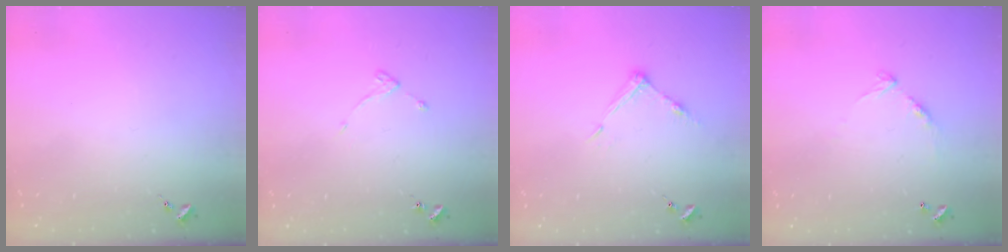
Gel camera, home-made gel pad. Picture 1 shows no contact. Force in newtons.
{"total": 3.7, "press": 3.6, "slide": 0.5}
{"total": 6.8, "press": 6.7, "slide": 0.4}
{"total": 8.8, "press": 8.8, "slide": 0.7}